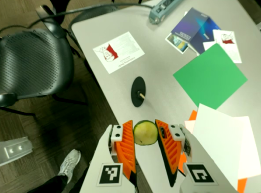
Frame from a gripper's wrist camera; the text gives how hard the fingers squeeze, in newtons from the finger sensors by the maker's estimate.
{"total": 8.0, "left": 8.2, "right": 7.8}